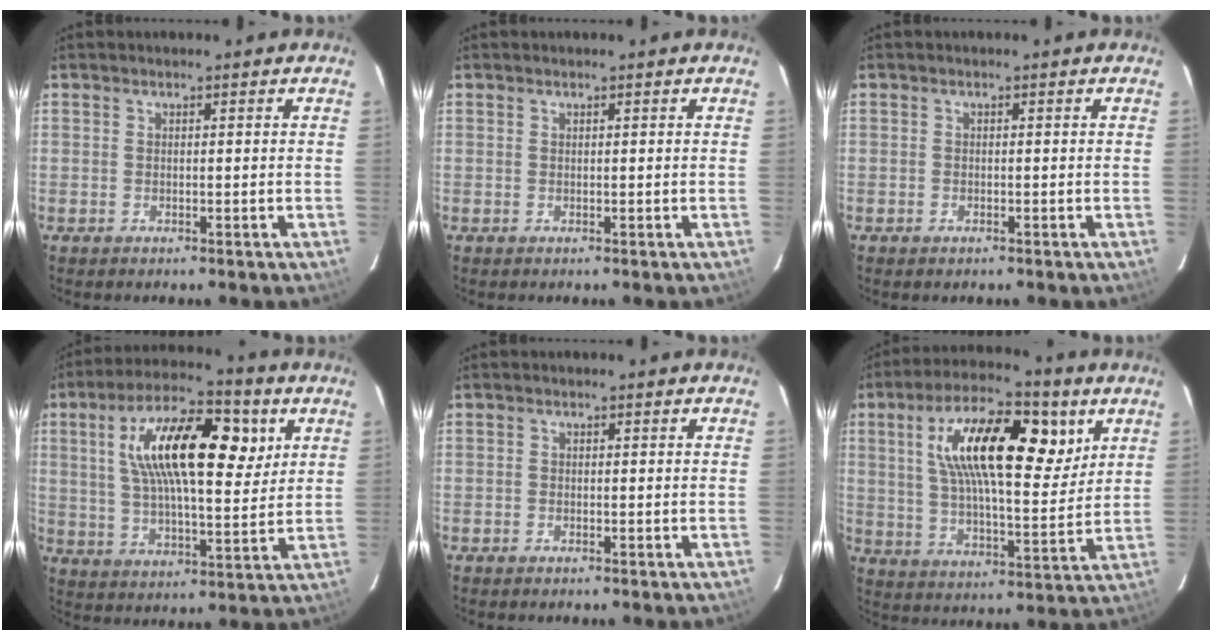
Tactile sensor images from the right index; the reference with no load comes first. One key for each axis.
{"total": 0.0}
{"total": 0.9, "fx": -0.6, "fy": 0.5, "fz": 0.3, "tx": -0.003, "ty": -0.001, "tz": -0.011}
{"total": 19.0, "fx": 6.5, "fy": 7.3, "fz": 16.4, "tx": -0.292, "ty": 0.028, "tz": 0.104}
{"total": 0.5, "fx": -0.4, "fy": 0.3, "fz": 0.1, "tx": 0.000, "ty": 0.000, "tz": -0.010}
{"total": 20.0, "fx": 7.8, "fy": 7.7, "fz": 16.7, "tx": -0.291, "ty": 0.019, "tz": 0.123}